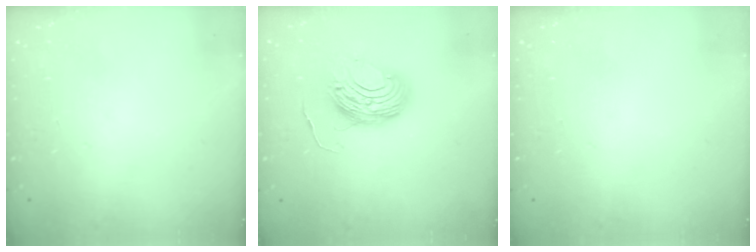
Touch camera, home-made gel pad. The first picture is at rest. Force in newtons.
{"total": 9.7, "press": 9.7, "slide": 0.6}
{"total": 0.0}